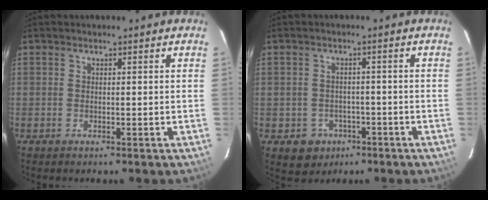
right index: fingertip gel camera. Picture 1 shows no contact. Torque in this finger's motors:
{"motor_torque": [-0.33, -0.06, -0.87, -0.21]}